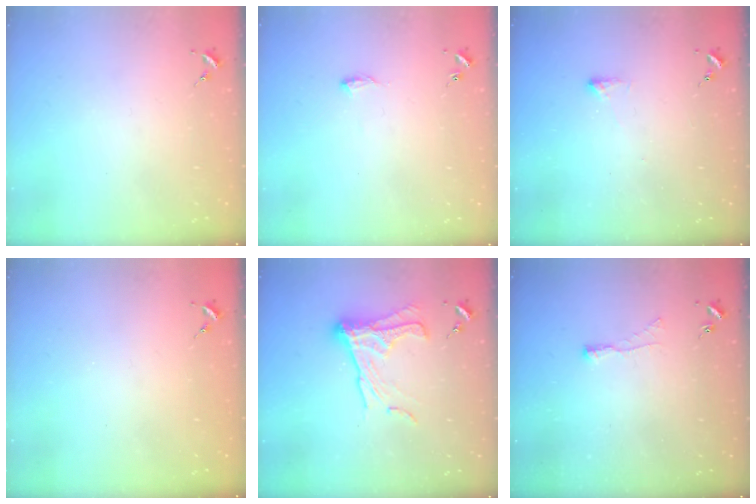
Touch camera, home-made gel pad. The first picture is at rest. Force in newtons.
{"total": 4.9, "press": 4.9, "slide": 0.8}
{"total": 2.5, "press": 2.4, "slide": 0.5}
{"total": 0.8, "press": 0.8, "slide": 0.0}
{"total": 12.6, "press": 12.5, "slide": 0.9}
{"total": 3.9, "press": 3.8, "slide": 0.7}